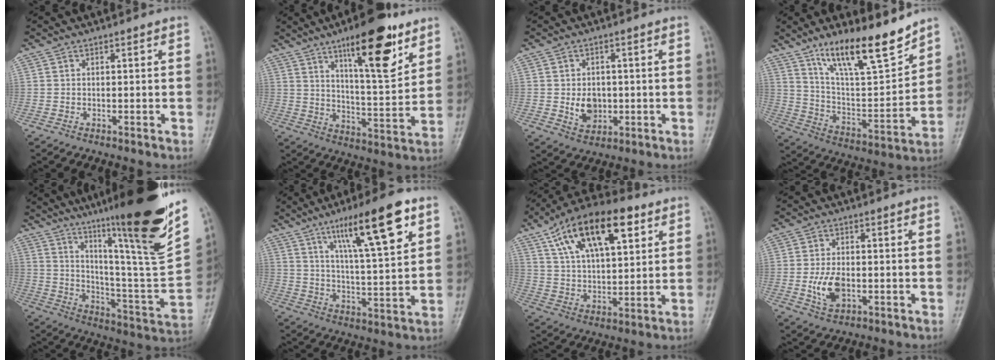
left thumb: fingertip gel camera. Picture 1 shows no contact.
{"total": 16.4, "force": [9.6, 4.6, 12.5], "torque": [-0.164, -0.056, 0.154]}
{"total": 5.6, "force": [-0.4, 4.3, 3.5], "torque": [-0.037, -0.002, 0.001]}
{"total": 17.4, "force": [12.7, 4.2, 11.1], "torque": [-0.156, -0.078, 0.229]}
{"total": 29.5, "force": [18.3, 3.2, 22.9], "torque": [-0.328, -0.083, 0.285]}
{"total": 16.5, "force": [8.6, 3.1, 13.7], "torque": [-0.213, -0.033, 0.144]}
{"total": 19.4, "force": [9.2, 8.9, 14.6], "torque": [-0.224, -0.012, 0.159]}
{"total": 6.2, "force": [-1.2, 3.6, 4.8], "torque": [-0.091, 0.000, -0.019]}